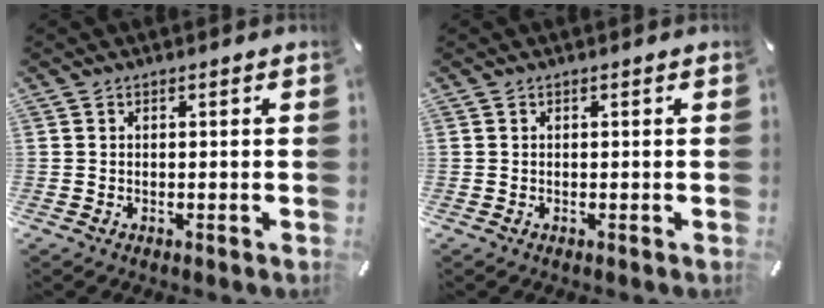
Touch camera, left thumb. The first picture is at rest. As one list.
[{"total": 0.0}]